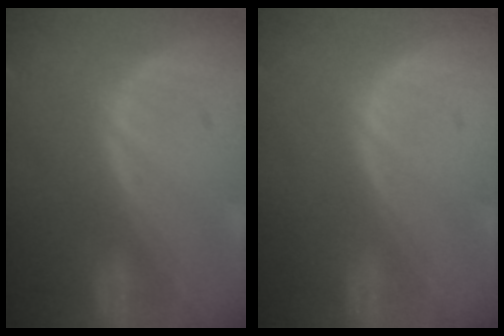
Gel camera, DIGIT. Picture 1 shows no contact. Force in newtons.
{"total": 0.0}